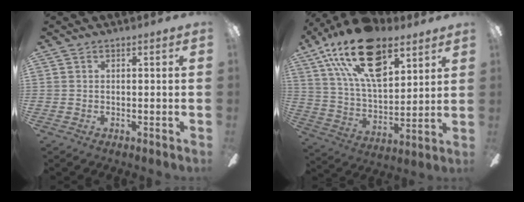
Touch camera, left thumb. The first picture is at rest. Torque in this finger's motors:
{"motor_torque": [0.62, 0.30, 2.19, -0.59, 0.69]}